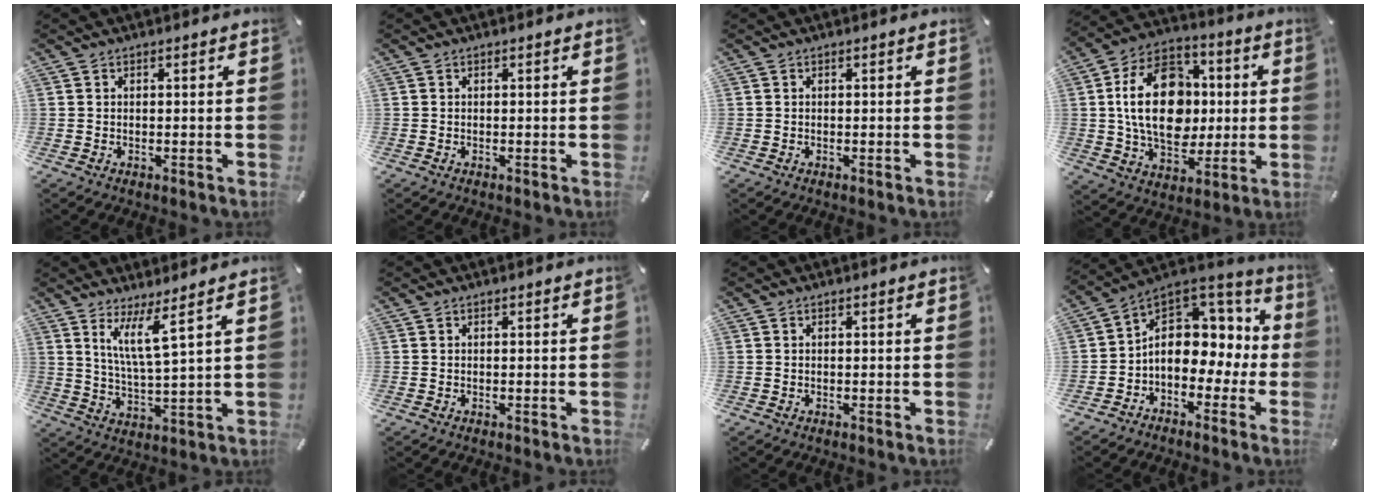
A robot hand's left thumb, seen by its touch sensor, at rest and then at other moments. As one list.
[{"total": 0.0}, {"total": 0.0}, {"total": 21.3, "force": [0.9, 15.3, 14.7], "torque": [-0.270, 0.008, 0.012]}, {"total": 8.4, "force": [5.4, 0.4, 6.4], "torque": [-0.133, -0.020, 0.091]}, {"total": 0.0}, {"total": 0.0}, {"total": 12.4, "force": [0.4, 9.9, 7.5], "torque": [-0.122, -0.014, 0.007]}]